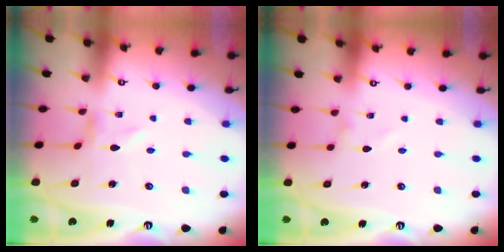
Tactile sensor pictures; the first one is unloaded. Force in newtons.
{"total": 1.0, "press": 1.0, "slide": 0.0}